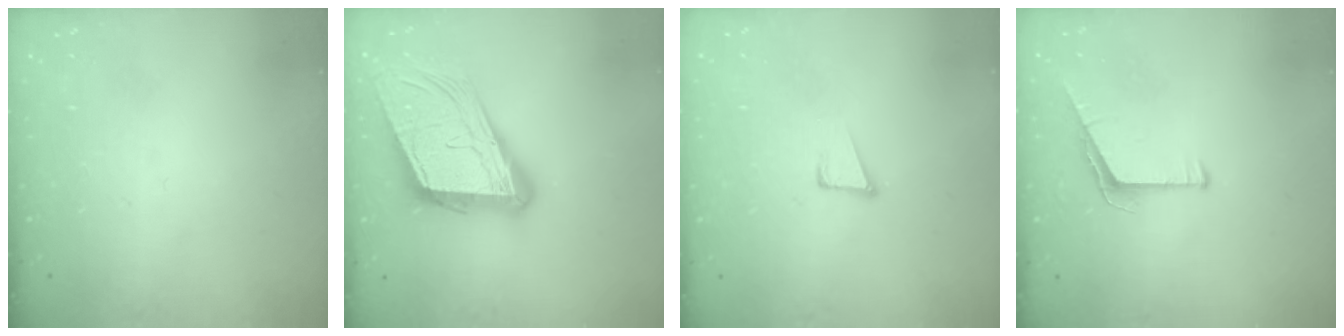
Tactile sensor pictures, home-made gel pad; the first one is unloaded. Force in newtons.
{"total": 20.4, "press": 20.0, "slide": 3.9}
{"total": 4.9, "press": 3.9, "slide": 3.0}
{"total": 5.6, "press": 5.6, "slide": 0.5}